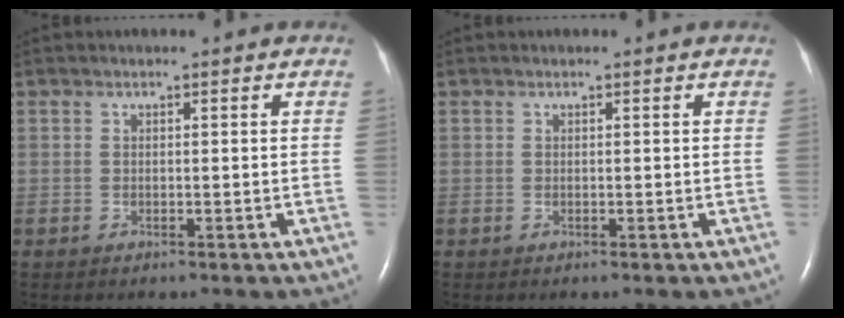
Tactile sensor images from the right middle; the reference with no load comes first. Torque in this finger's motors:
{"motor_torque": [-0.04, -0.03, 0.00, 0.01]}